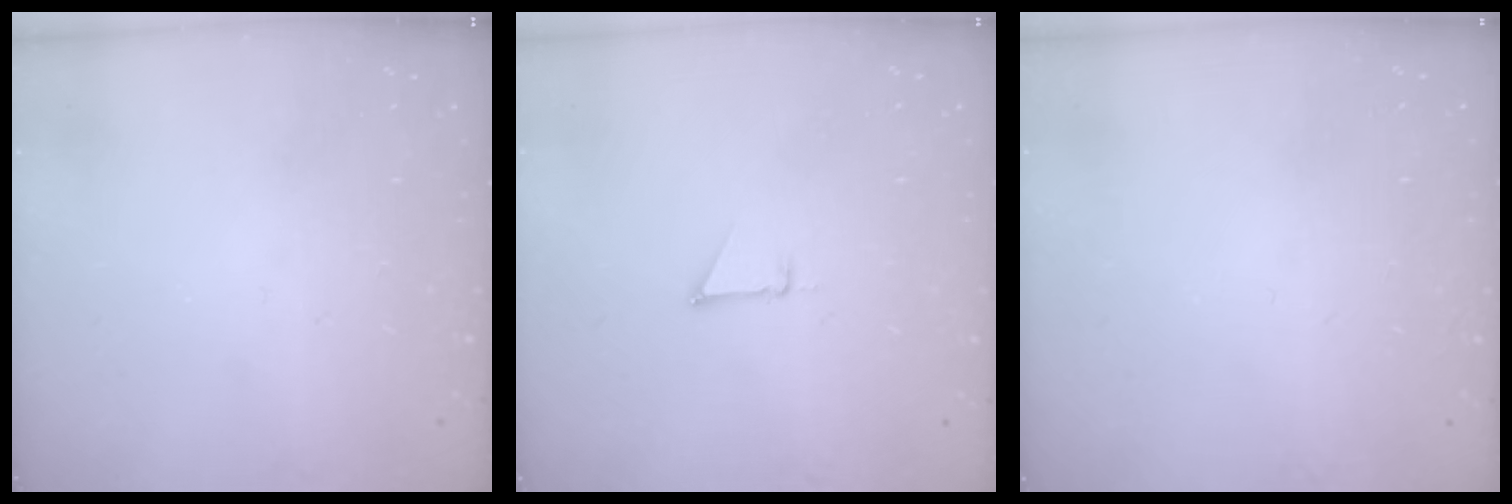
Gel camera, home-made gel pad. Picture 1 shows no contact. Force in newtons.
{"total": 2.5, "press": 2.5, "slide": 0.1}
{"total": 1.5, "press": 1.5, "slide": 0.1}